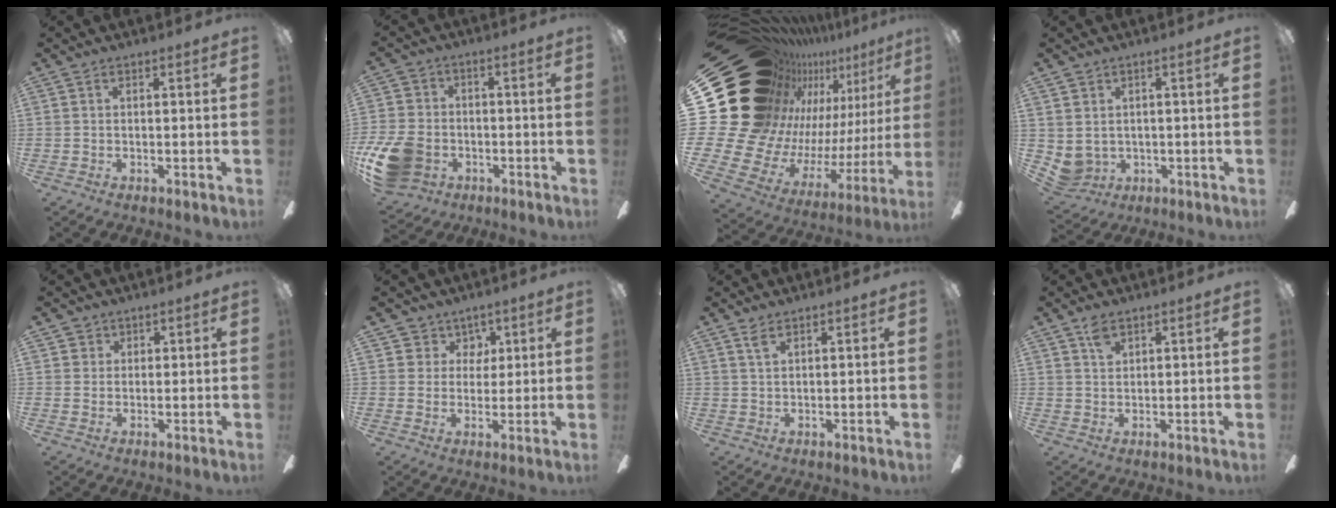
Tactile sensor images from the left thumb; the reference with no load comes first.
{"total": 13.6, "force": [-5.2, 10.1, 7.5], "torque": [-0.148, 0.033, -0.093]}
{"total": 27.9, "force": [13.9, 19.3, 14.6], "torque": [-0.265, -0.151, 0.326]}
{"total": 3.8, "force": [0.5, 3.6, 0.9], "torque": [-0.047, -0.010, 0.006]}
{"total": 2.3, "force": [1.3, 1.9, -0.1], "torque": [0.012, -0.001, 0.020]}
{"total": 5.6, "force": [2.8, 4.8, 0.5], "torque": [-0.018, -0.006, 0.050]}
{"total": 2.0, "force": [1.4, 0.7, 1.2], "torque": [-0.029, 0.001, 0.026]}
{"total": 3.1, "force": [2.1, 1.5, 1.7], "torque": [-0.032, -0.004, 0.038]}